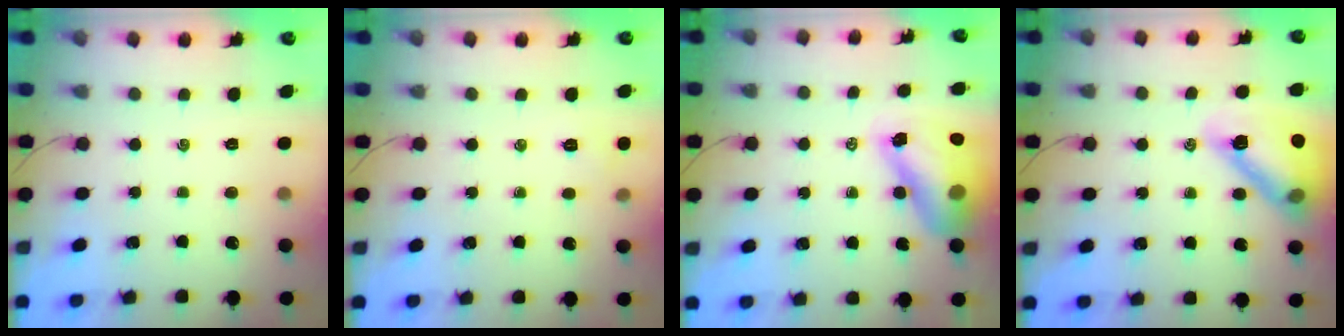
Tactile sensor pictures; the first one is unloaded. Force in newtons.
{"total": 4.0, "press": 3.9, "slide": 1.0}
{"total": 11.7, "press": 11.2, "slide": 3.4}
{"total": 18.4, "press": 18.1, "slide": 2.8}